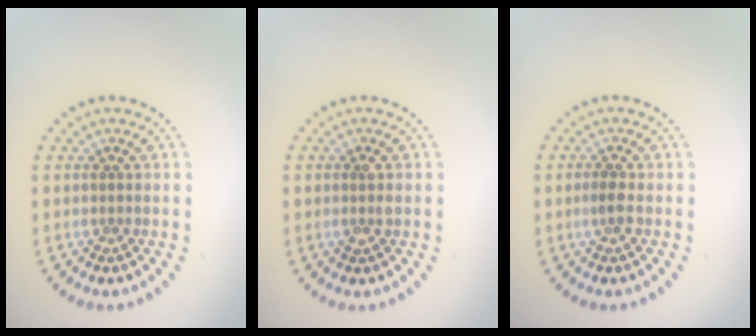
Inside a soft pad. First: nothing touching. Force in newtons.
{"total": 1.0, "press": 1.0, "slide": 0.2}
{"total": 1.2, "press": 1.1, "slide": 0.5}